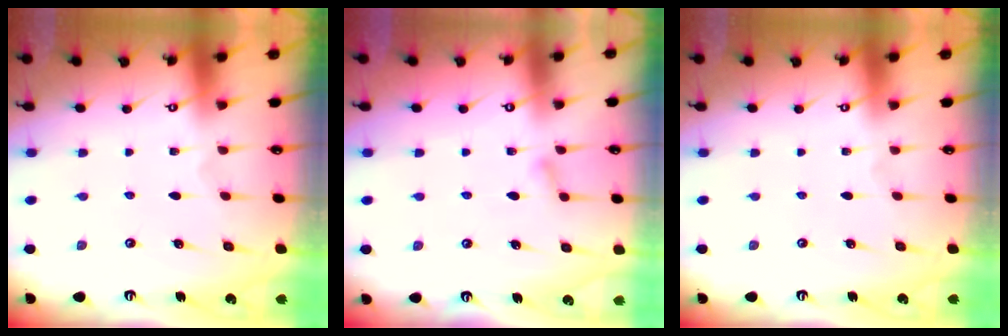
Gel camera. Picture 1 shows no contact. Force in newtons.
{"total": 5.0, "press": 4.9, "slide": 0.5}
{"total": 0.0}